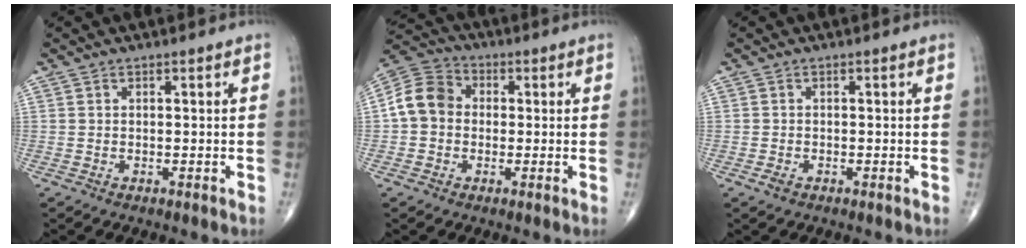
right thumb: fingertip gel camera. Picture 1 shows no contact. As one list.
[{"total": 8.8, "force": [-0.1, 7.4, 4.9], "torque": [-0.081, 0.029, -0.016]}, {"total": 1.1, "force": [-0.7, 0.7, 0.6], "torque": [-0.013, 0.001, -0.013]}]